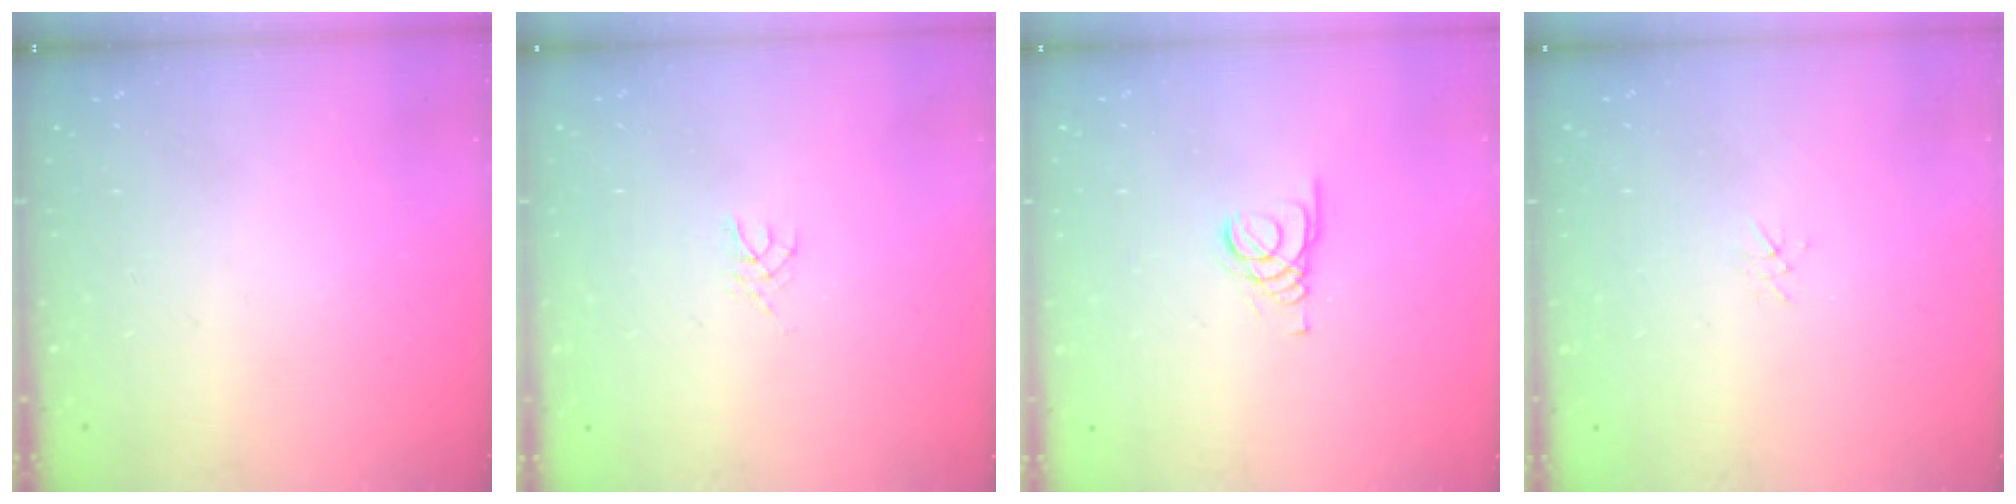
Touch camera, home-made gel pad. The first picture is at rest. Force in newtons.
{"total": 2.5, "press": 2.4, "slide": 0.4}
{"total": 1.4, "press": 1.4, "slide": 0.2}
{"total": 3.7, "press": 3.6, "slide": 0.5}